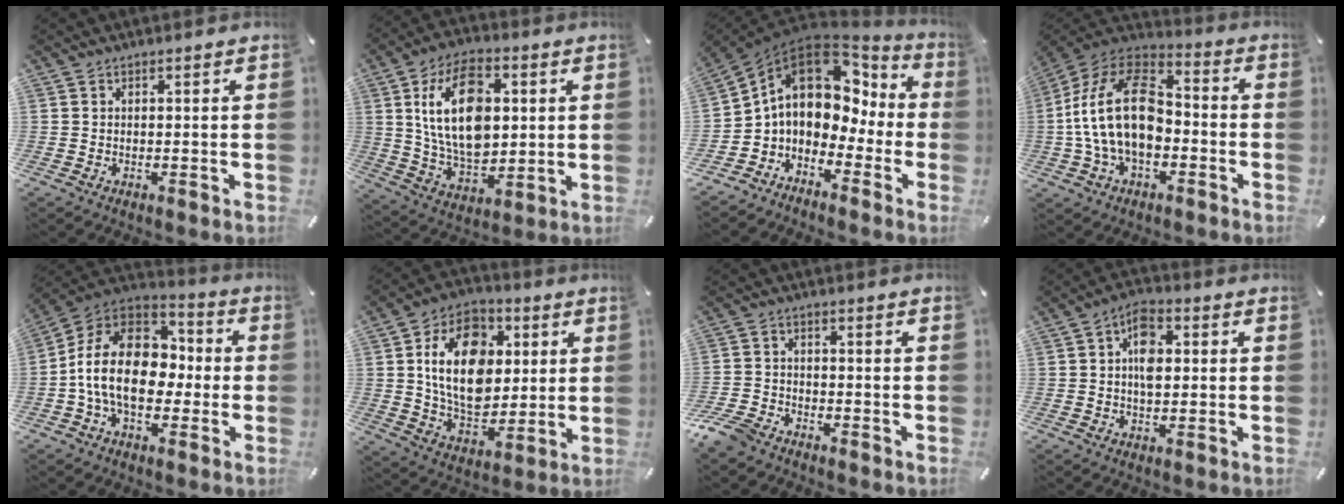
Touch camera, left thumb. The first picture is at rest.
{"total": 18.4, "force": [3.5, 11.8, 13.6], "torque": [-0.272, 0.004, 0.058]}
{"total": 12.6, "force": [2.2, 9.9, 7.6], "torque": [-0.141, -0.015, 0.031]}
{"total": 21.2, "force": [-2.5, 13.9, 15.8], "torque": [-0.329, 0.035, -0.041]}
{"total": 18.7, "force": [-2.4, 13.1, 13.1], "torque": [-0.257, 0.024, -0.043]}
{"total": 18.2, "force": [3.0, 13.3, 12.0], "torque": [-0.216, 0.008, 0.054]}
{"total": 6.1, "force": [-5.0, 2.8, 2.3], "torque": [-0.061, 0.018, -0.101]}
{"total": 6.8, "force": [0.6, 4.1, 5.4], "torque": [-0.086, 0.002, 0.005]}